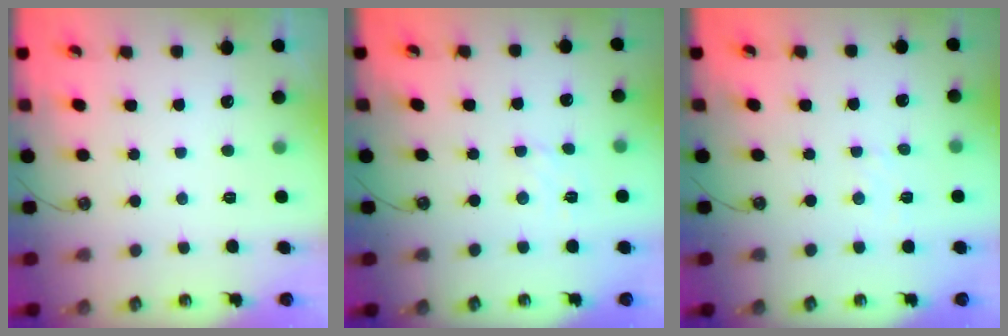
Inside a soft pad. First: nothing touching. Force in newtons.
{"total": 2.8, "press": 2.7, "slide": 0.5}
{"total": 2.7, "press": 2.7, "slide": 0.4}